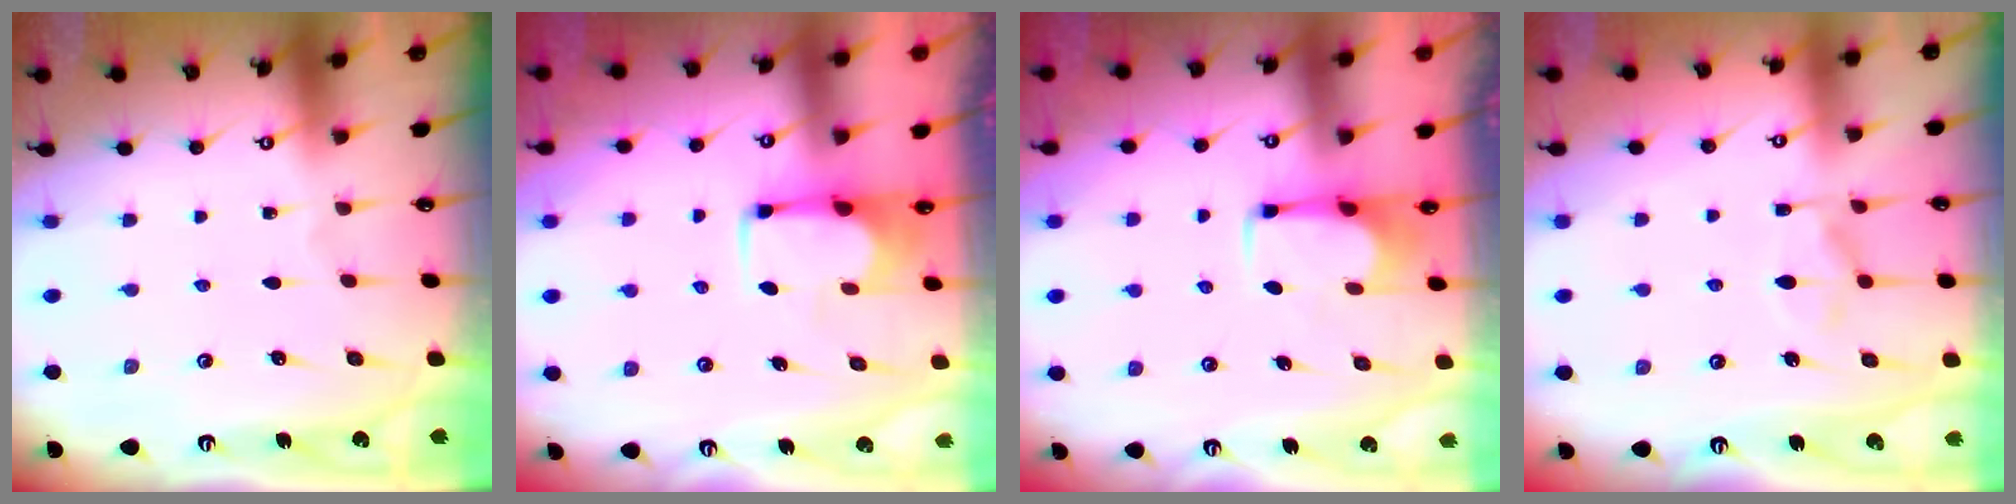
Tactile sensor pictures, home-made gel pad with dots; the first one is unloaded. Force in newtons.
{"total": 1.8, "press": 1.7, "slide": 0.5}
{"total": 2.9, "press": 2.9, "slide": 0.5}
{"total": 2.0, "press": 1.5, "slide": 1.3}